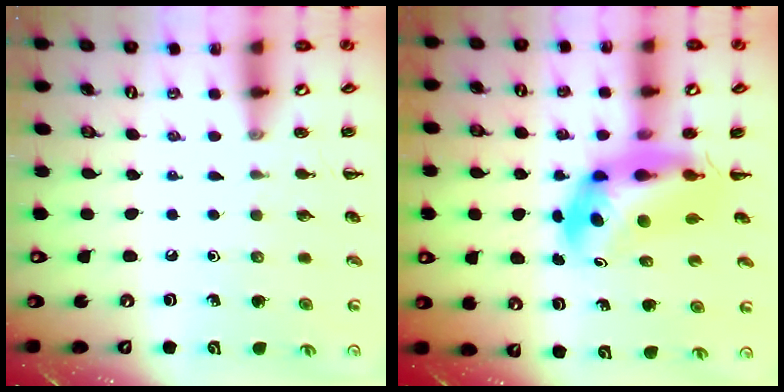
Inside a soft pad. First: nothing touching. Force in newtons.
{"total": 6.6, "press": 6.2, "slide": 2.2}